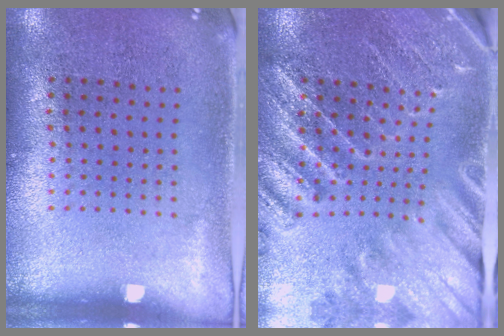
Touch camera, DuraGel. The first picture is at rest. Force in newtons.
{"total": 3.1, "press": 3.0, "slide": 0.8}